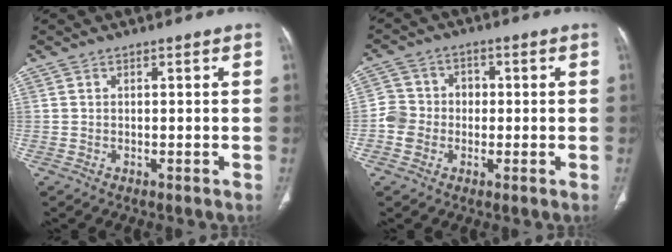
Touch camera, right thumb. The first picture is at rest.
{"total": 6.5, "force": [-1.2, 6.0, 2.2], "torque": [-0.019, 0.026, -0.032]}